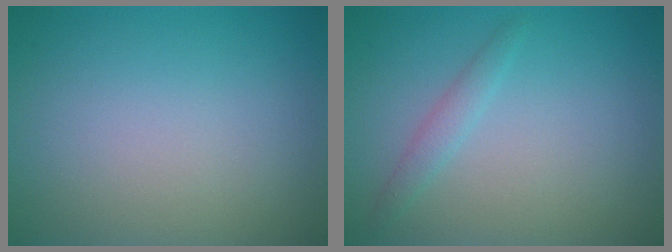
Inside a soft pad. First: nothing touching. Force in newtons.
{"total": 1.3, "press": 1.3, "slide": 0.1}